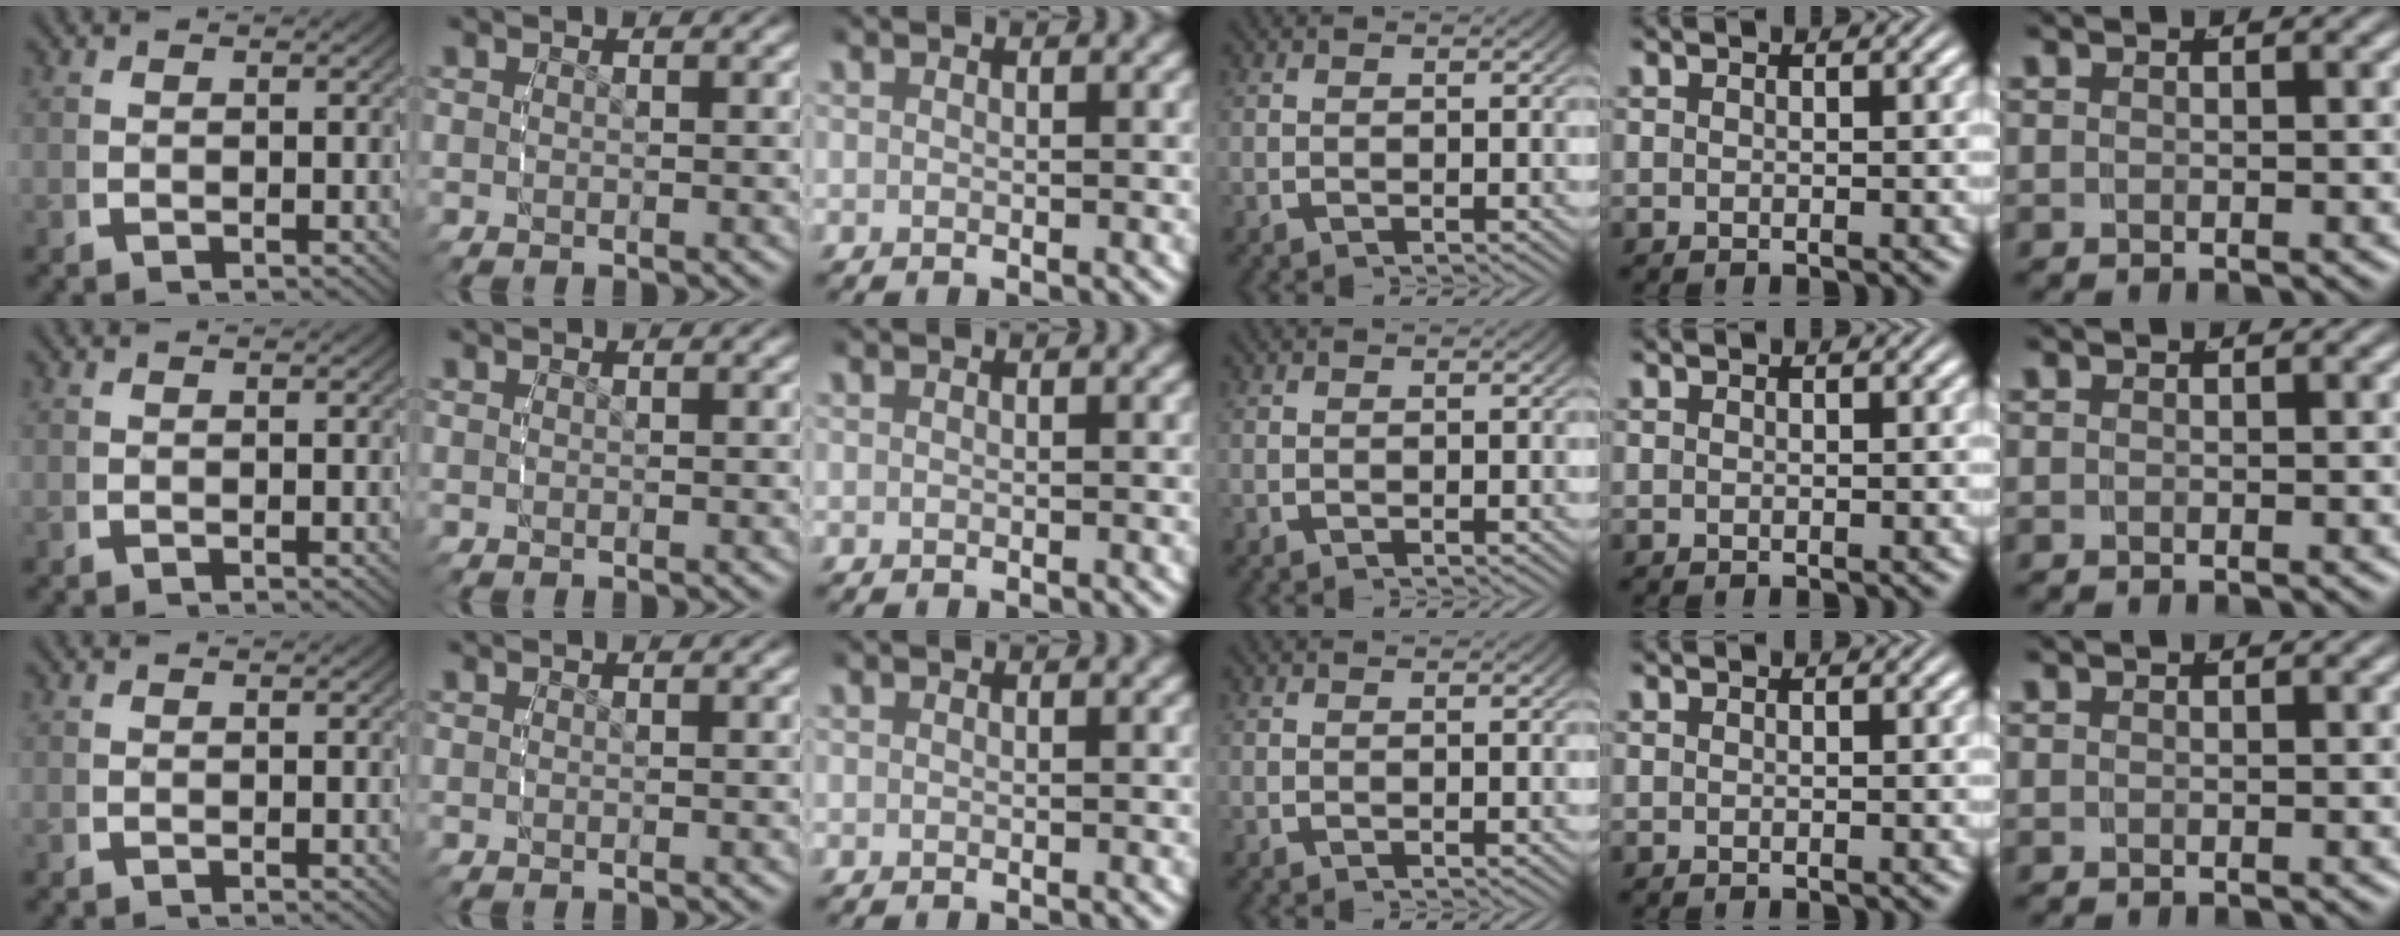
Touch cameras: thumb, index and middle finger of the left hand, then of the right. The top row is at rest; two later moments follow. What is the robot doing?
{"motion": "reach", "object": "calculator"}